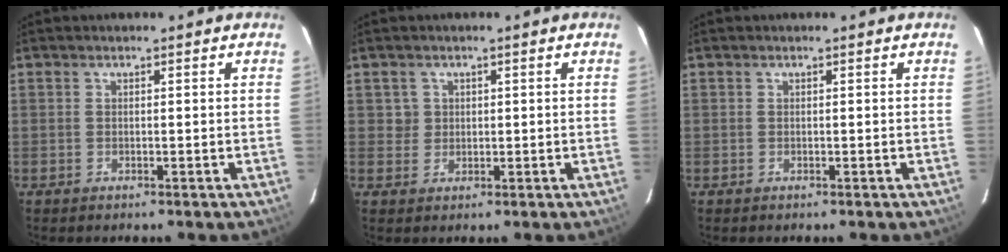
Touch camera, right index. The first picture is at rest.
{"total": 2.3, "force": [0.5, 2.2, -0.1], "torque": [0.010, 0.010, 0.008]}
{"total": 0.0}